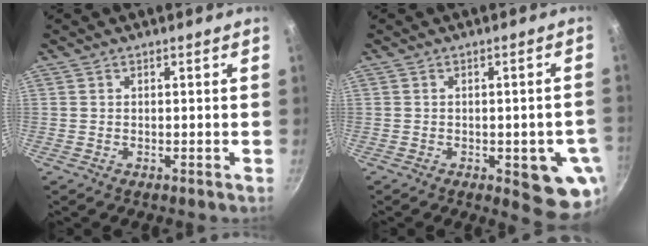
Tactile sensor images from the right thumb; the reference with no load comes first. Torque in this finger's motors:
{"motor_torque": [1.46, 1.52, -0.13, 0.00, 0.17]}